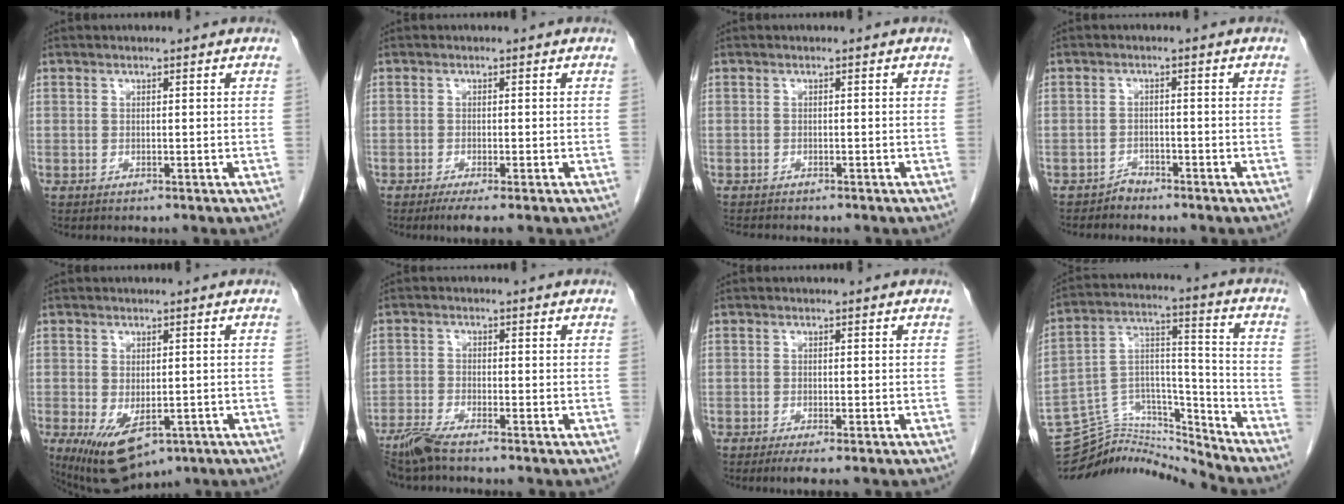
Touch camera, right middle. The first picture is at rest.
{"total": 3.0, "force": [-2.1, 0.1, 2.2], "torque": [-0.031, -0.009, -0.033]}
{"total": 3.5, "force": [-3.2, 0.7, 1.3], "torque": [-0.019, -0.007, -0.045]}
{"total": 1.5, "force": [-1.4, 0.4, -0.3], "torque": [0.009, 0.001, -0.026]}
{"total": 9.3, "force": [-4.4, 4.6, 6.8], "torque": [-0.111, -0.020, -0.058]}
{"total": 4.4, "force": [-3.6, 0.1, 2.4], "torque": [-0.056, -0.014, -0.076]}
{"total": 2.5, "force": [-1.8, 0.0, 1.7], "torque": [-0.024, -0.006, -0.028]}
{"total": 14.4, "force": [-14.4, 0.6, 0.4], "torque": [-0.008, 0.057, -0.256]}